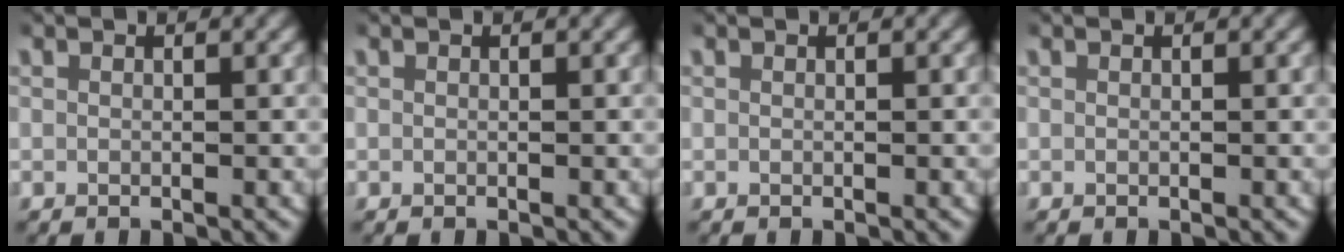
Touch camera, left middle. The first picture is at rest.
{"total": 0.0}
{"total": 0.0}
{"total": 0.0}